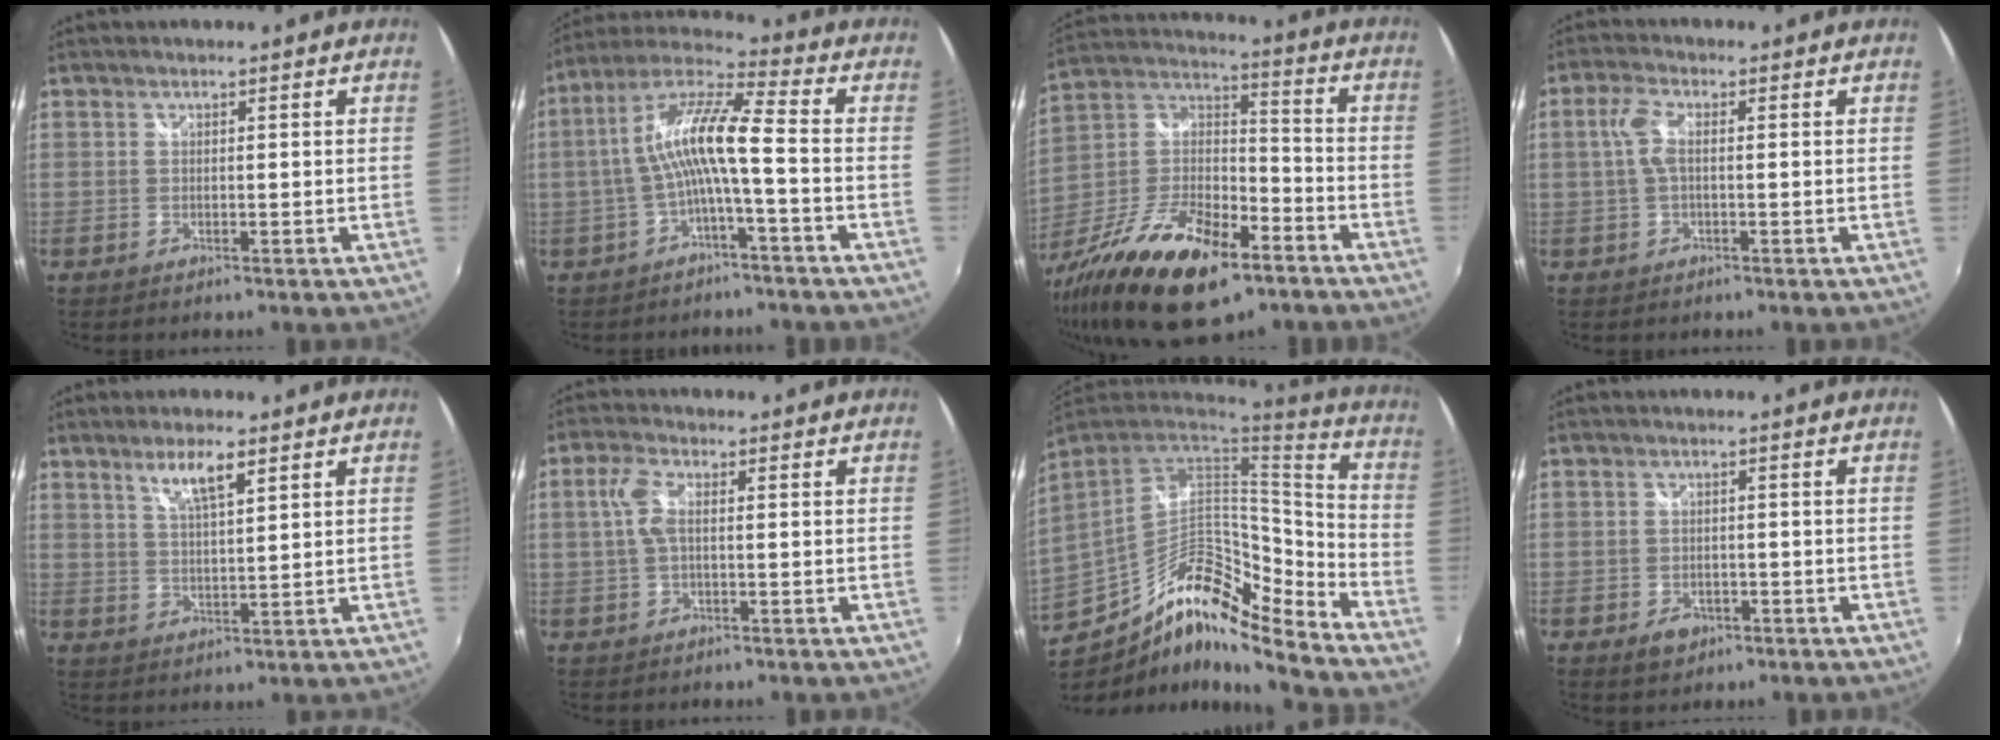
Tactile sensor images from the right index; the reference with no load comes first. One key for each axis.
{"total": 11.1, "fx": -2.0, "fy": 1.2, "fz": 10.9, "tx": -0.220, "ty": 0.018, "tz": -0.035}
{"total": 24.7, "fx": -13.5, "fy": 10.6, "fz": 17.8, "tx": -0.347, "ty": -0.032, "tz": -0.229}
{"total": 4.0, "fx": 0.1, "fy": 1.4, "fz": 3.8, "tx": -0.081, "ty": 0.007, "tz": 0.006}
{"total": 5.6, "fx": 3.3, "fy": 1.0, "fz": 4.4, "tx": -0.079, "ty": 0.000, "tz": 0.061}
{"total": 4.3, "fx": 0.3, "fy": 1.6, "fz": 3.9, "tx": -0.085, "ty": 0.007, "tz": 0.009}
{"total": 17.9, "fx": -11.5, "fy": 6.2, "fz": 12.2, "tx": -0.244, "ty": -0.008, "tz": -0.209}
{"total": 3.7, "fx": -2.0, "fy": 2.7, "fz": 1.6, "tx": -0.036, "ty": -0.003, "tz": -0.025}